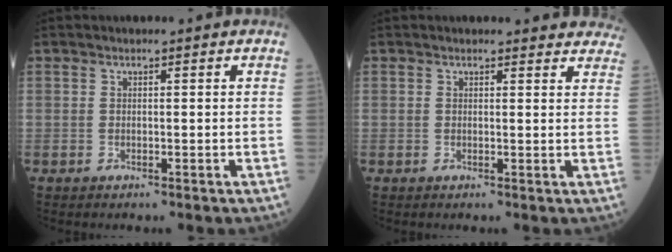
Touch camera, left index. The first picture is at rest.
{"total": 8.2, "force": [7.7, 2.4, 1.3], "torque": [0.020, -0.001, 0.057]}